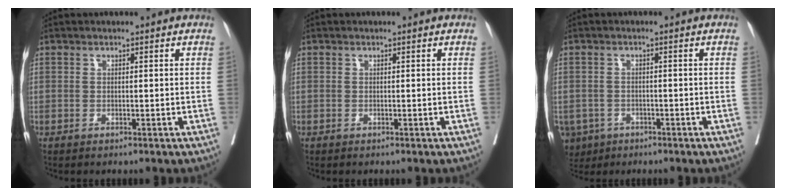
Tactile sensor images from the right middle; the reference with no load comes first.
{"total": 0.0}
{"total": 7.1, "force": [-3.9, 5.7, 2.0], "torque": [-0.055, 0.001, -0.057]}